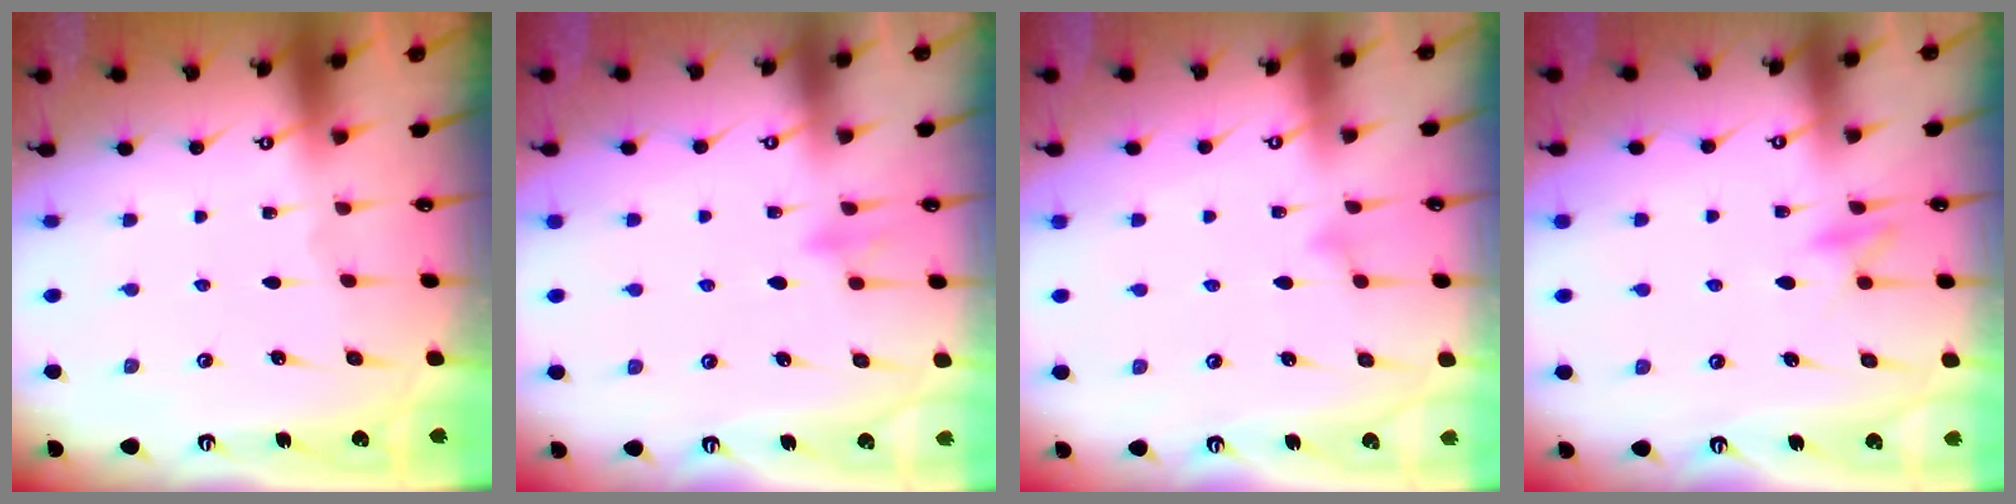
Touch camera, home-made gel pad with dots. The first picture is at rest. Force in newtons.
{"total": 8.3, "press": 8.1, "slide": 1.6}
{"total": 6.5, "press": 6.4, "slide": 0.4}
{"total": 9.9, "press": 9.9, "slide": 0.9}